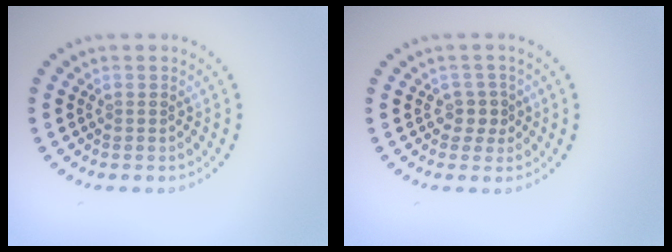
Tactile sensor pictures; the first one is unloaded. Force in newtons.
{"total": 1.8, "press": 1.4, "slide": 1.0}